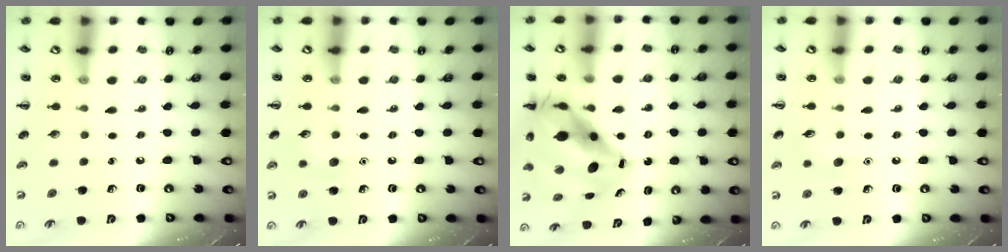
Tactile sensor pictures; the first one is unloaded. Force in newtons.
{"total": 5.8, "press": 5.7, "slide": 1.3}
{"total": 14.2, "press": 13.8, "slide": 3.6}
{"total": 6.4, "press": 6.2, "slide": 1.8}